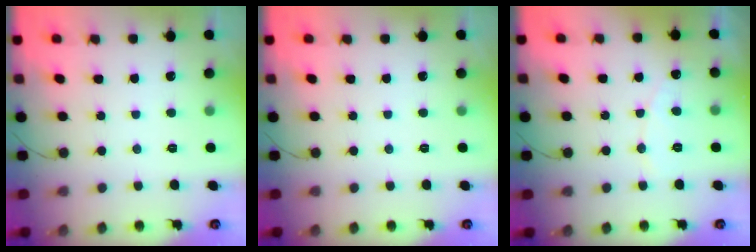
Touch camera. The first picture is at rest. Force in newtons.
{"total": 0.0}
{"total": 4.4, "press": 4.3, "slide": 0.4}